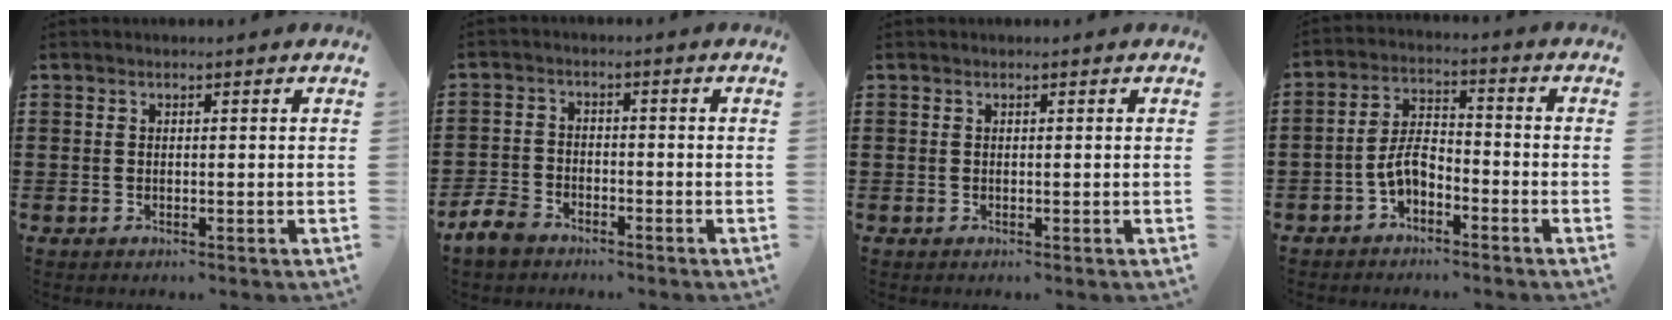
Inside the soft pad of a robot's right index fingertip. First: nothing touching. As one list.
[{"total": 3.7, "force": [-3.2, 1.6, 1.0], "torque": [-0.050, -0.001, -0.072]}, {"total": 0.0}, {"total": 5.2, "force": [-2.7, 2.5, 3.7], "torque": [-0.094, 0.003, -0.058]}]